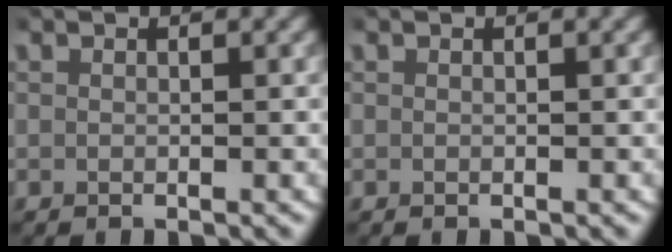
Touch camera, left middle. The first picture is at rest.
{"total": 0.0}